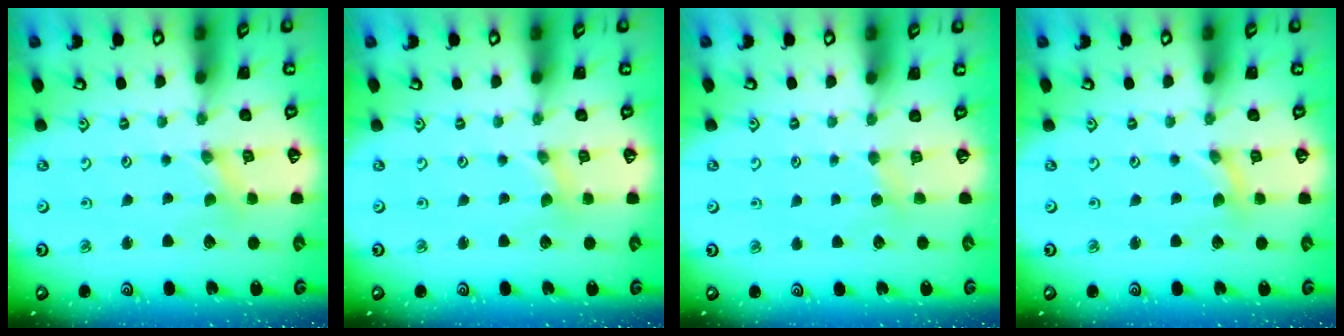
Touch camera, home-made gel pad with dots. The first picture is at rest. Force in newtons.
{"total": 0.0}
{"total": 2.3, "press": 2.2, "slide": 0.4}
{"total": 0.0}